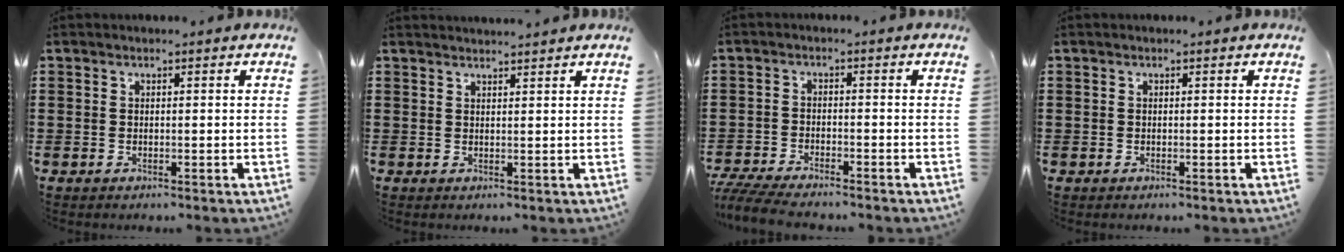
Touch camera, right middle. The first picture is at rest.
{"total": 1.6, "force": [1.5, -0.3, 0.2], "torque": [-0.005, 0.000, 0.029]}
{"total": 4.6, "force": [-4.4, 0.3, 1.3], "torque": [-0.041, -0.010, -0.092]}
{"total": 0.0}